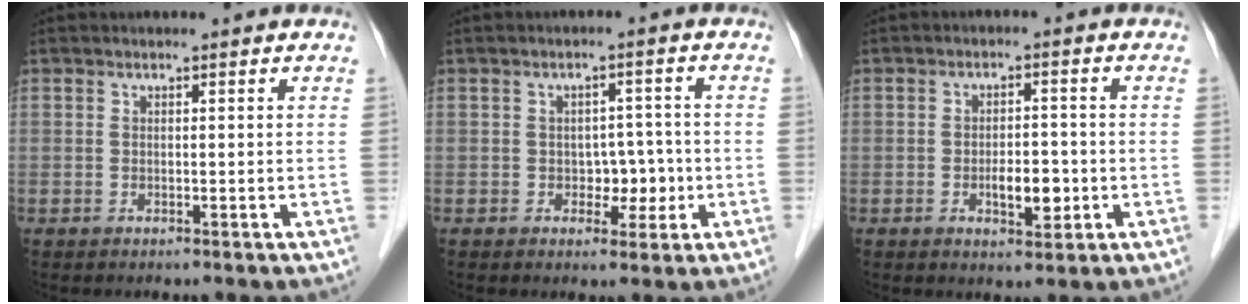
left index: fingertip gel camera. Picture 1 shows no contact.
{"total": 3.9, "force": [-0.9, 2.8, 2.6], "torque": [-0.030, 0.013, -0.008]}
{"total": 4.4, "force": [-1.2, 1.9, 3.8], "torque": [-0.060, 0.001, -0.015]}